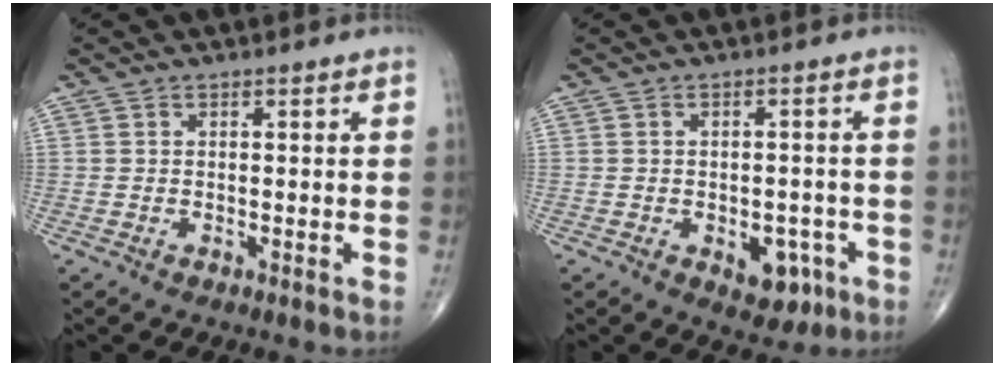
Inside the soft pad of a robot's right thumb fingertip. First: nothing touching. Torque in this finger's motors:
{"motor_torque": [2.54, 2.42, 0.10, -0.56, 0.10]}